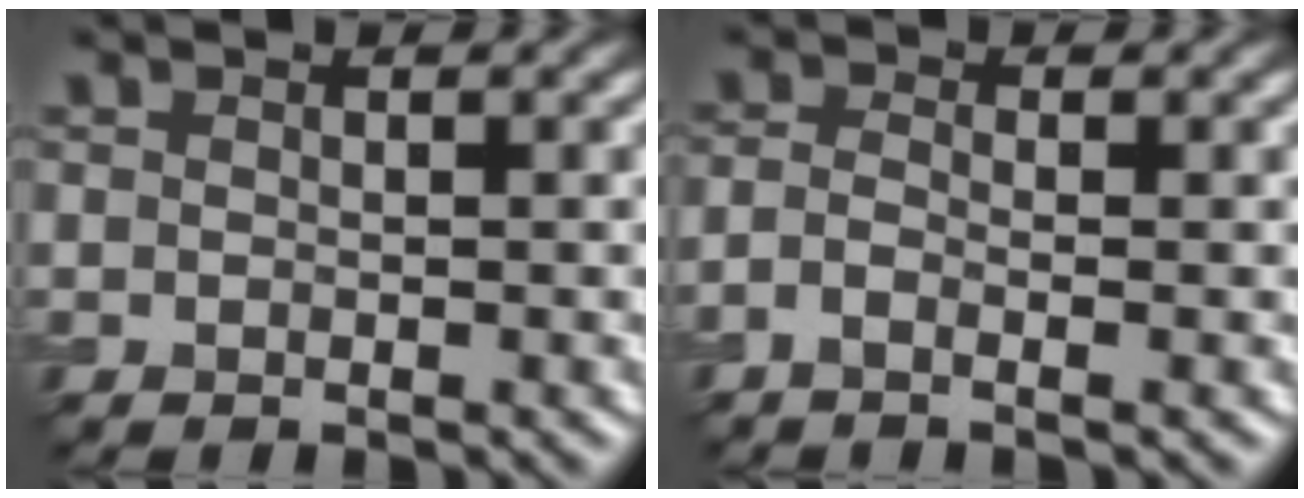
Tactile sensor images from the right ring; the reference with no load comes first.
{"total": 1.6, "force": [-0.9, 0.5, 1.2], "torque": [-0.028, -0.004, -0.026]}